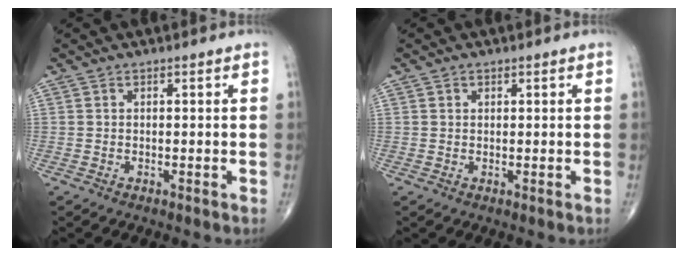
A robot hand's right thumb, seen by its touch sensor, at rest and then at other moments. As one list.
[{"total": 0.7, "force": [0.4, 0.6, 0.2], "torque": [0.003, -0.002, 0.005]}]